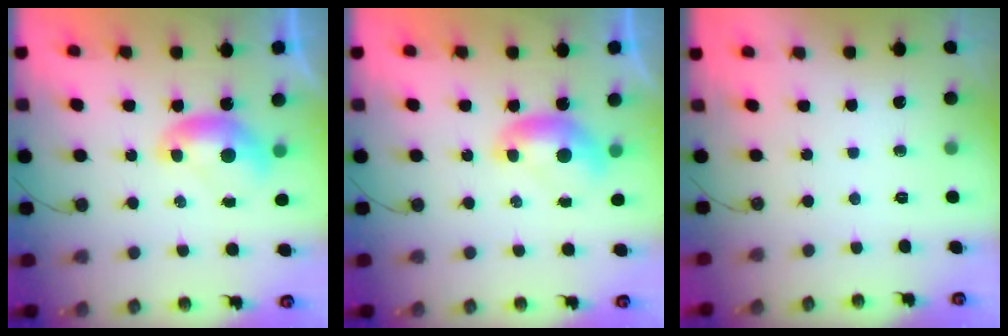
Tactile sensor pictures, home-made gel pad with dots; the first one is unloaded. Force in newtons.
{"total": 0.0}
{"total": 0.0}